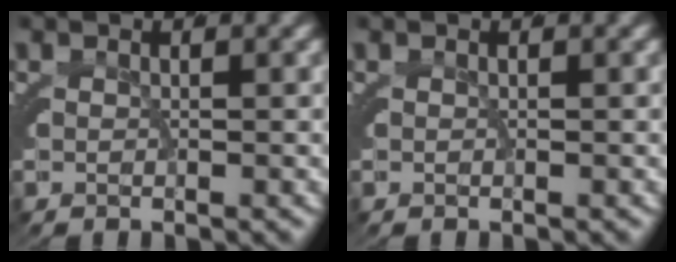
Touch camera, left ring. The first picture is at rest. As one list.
[{"total": 0.0}]